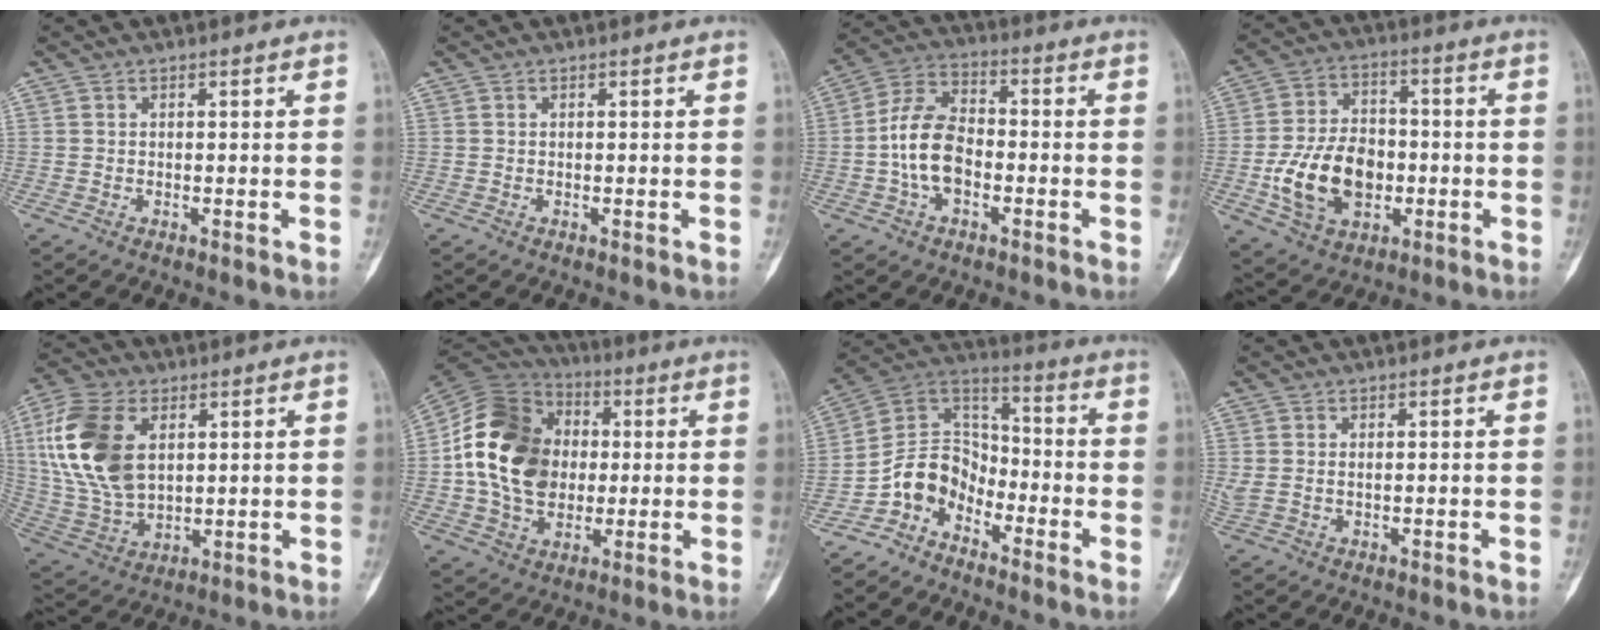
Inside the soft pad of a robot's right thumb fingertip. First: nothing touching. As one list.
[{"total": 0.0}, {"total": 11.2, "force": [-2.2, 6.9, 8.5], "torque": [-0.157, 0.032, -0.050]}, {"total": 15.1, "force": [-3.0, 10.5, 10.4], "torque": [-0.165, 0.019, -0.046]}, {"total": 17.7, "force": [4.6, 10.8, 13.2], "torque": [-0.272, -0.008, 0.095]}, {"total": 20.6, "force": [0.9, 15.5, 13.5], "torque": [-0.232, 0.017, 0.017]}, {"total": 10.2, "force": [-6.3, 7.1, 3.8], "torque": [-0.049, 0.081, -0.140]}, {"total": 2.0, "force": [0.4, 1.1, 1.6], "torque": [-0.054, 0.010, 0.017]}]